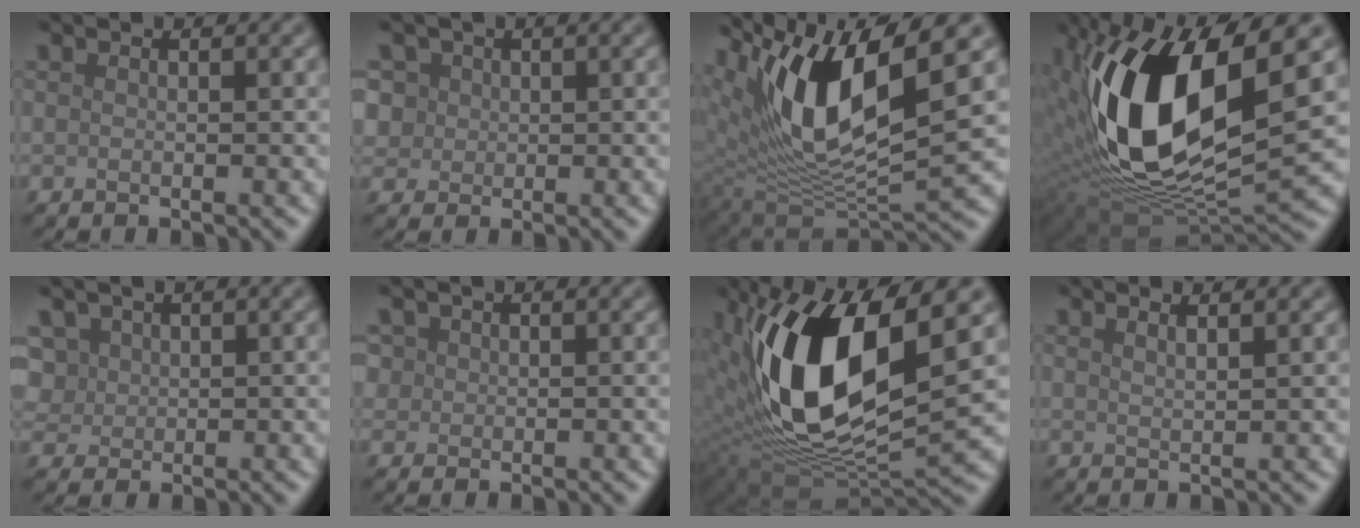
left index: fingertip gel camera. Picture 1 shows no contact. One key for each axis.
{"total": 4.2, "fx": 2.0, "fy": 3.4, "fz": 1.5, "tx": -0.030, "ty": 0.015, "tz": 0.024}
{"total": 11.5, "fx": 5.3, "fy": 4.1, "fz": 9.3, "tx": -0.173, "ty": -0.010, "tz": 0.104}
{"total": 15.1, "fx": 2.7, "fy": 7.2, "fz": 13.0, "tx": -0.248, "ty": -0.010, "tz": 0.043}
{"total": 3.6, "fx": 1.6, "fy": 2.7, "fz": 1.6, "tx": -0.050, "ty": 0.018, "tz": 0.036}
{"total": 1.6, "fx": 0.6, "fy": 1.4, "fz": 0.3, "tx": -0.006, "ty": 0.000, "tz": 0.011}
{"total": 13.6, "fx": 2.8, "fy": 6.3, "fz": 11.7, "tx": -0.223, "ty": -0.011, "tz": 0.050}
{"total": 2.0, "fx": 1.4, "fy": 0.7, "fz": 1.2, "tx": -0.001, "ty": 0.005, "tz": 0.001}